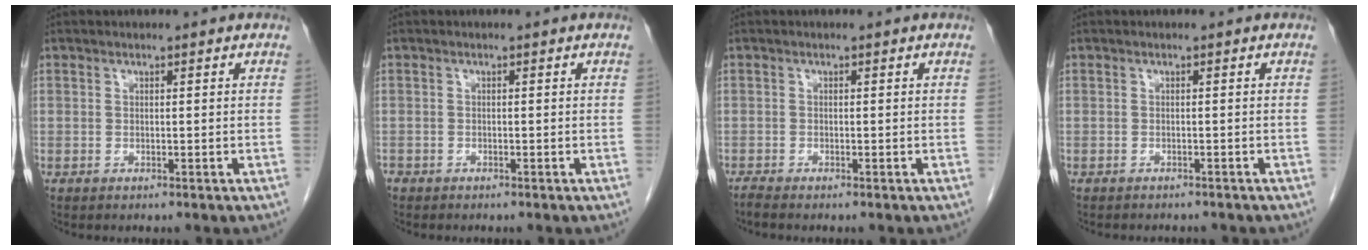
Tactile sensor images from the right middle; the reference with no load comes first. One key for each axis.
{"total": 1.1, "fx": -0.9, "fy": 0.6, "fz": 0.1, "tx": -0.012, "ty": -0.001, "tz": -0.019}
{"total": 0.8, "fx": -0.7, "fy": -0.2, "fz": 0.2, "tx": -0.012, "ty": -0.005, "tz": -0.017}
{"total": 3.7, "fx": -3.3, "fy": 1.2, "fz": 1.0, "tx": -0.012, "ty": -0.002, "tz": -0.040}